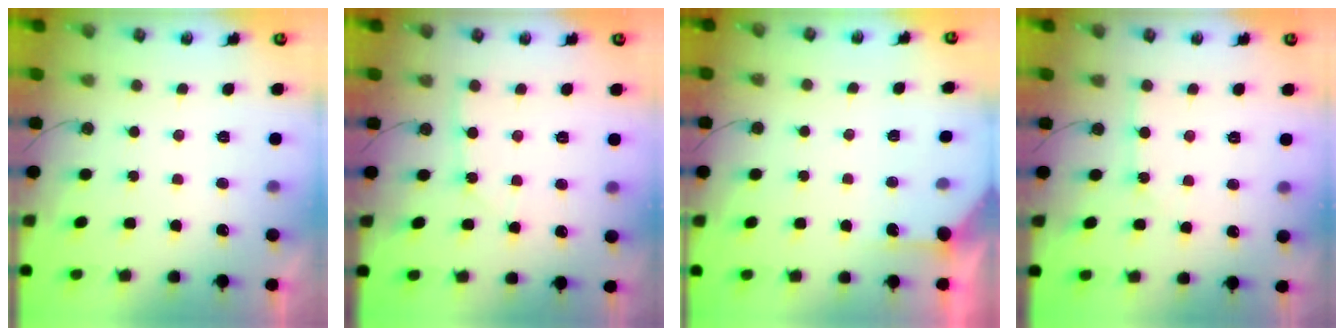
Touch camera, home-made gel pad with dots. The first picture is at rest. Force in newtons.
{"total": 4.1, "press": 4.0, "slide": 0.4}
{"total": 2.3, "press": 2.3, "slide": 0.2}
{"total": 2.9, "press": 2.9, "slide": 0.4}